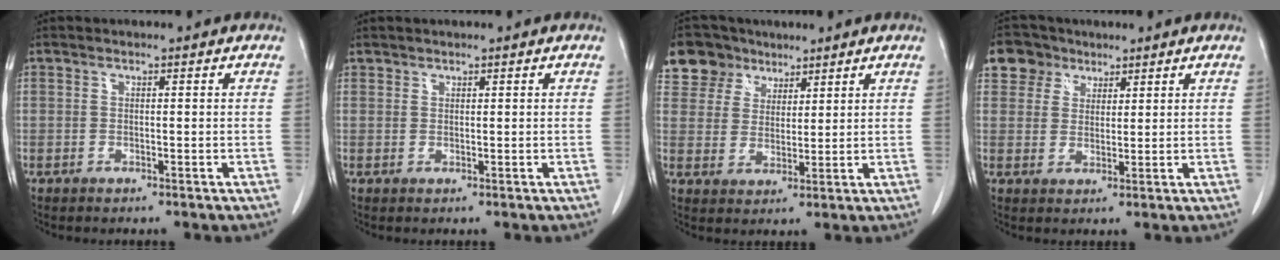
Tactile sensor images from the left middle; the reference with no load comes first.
{"total": 0.7, "force": [0.5, 0.4, -0.1], "torque": [0.005, 0.000, 0.009]}
{"total": 7.7, "force": [5.4, 5.4, 0.7], "torque": [-0.018, 0.019, 0.105]}
{"total": 5.0, "force": [3.1, 3.8, 0.6], "torque": [-0.015, 0.013, 0.057]}